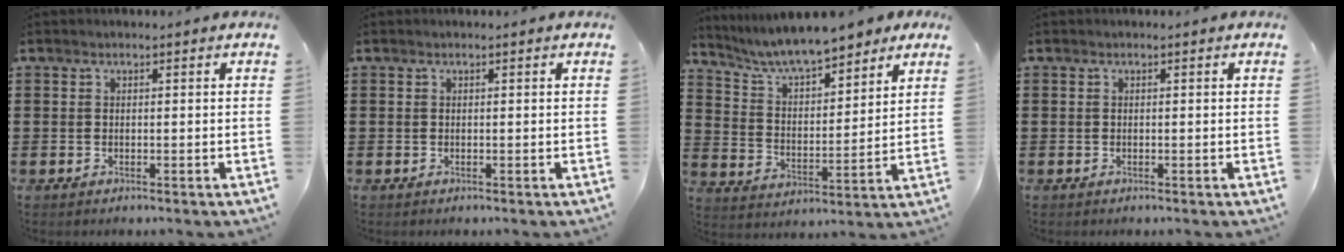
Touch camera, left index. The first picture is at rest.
{"total": 0.0}
{"total": 7.9, "force": [7.1, 1.3, 3.3], "torque": [-0.091, -0.029, 0.124]}
{"total": 0.0}